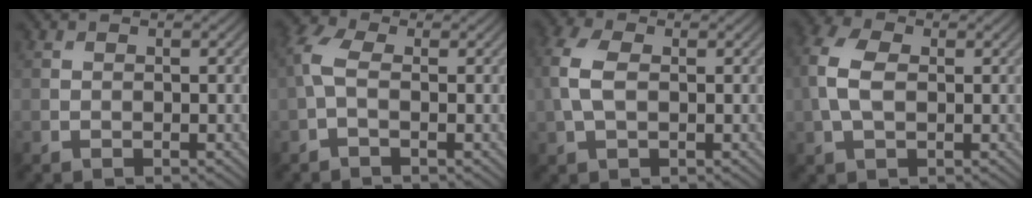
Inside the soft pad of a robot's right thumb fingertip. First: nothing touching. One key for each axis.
{"total": 3.6, "fx": -0.3, "fy": 1.8, "fz": 3.1, "tx": -0.084, "ty": 0.009, "tz": -0.018}
{"total": 5.2, "fx": 0.3, "fy": 3.1, "fz": 4.2, "tx": -0.122, "ty": 0.009, "tz": 0.001}
{"total": 6.2, "fx": 0.3, "fy": 3.8, "fz": 4.9, "tx": -0.140, "ty": 0.009, "tz": -0.002}